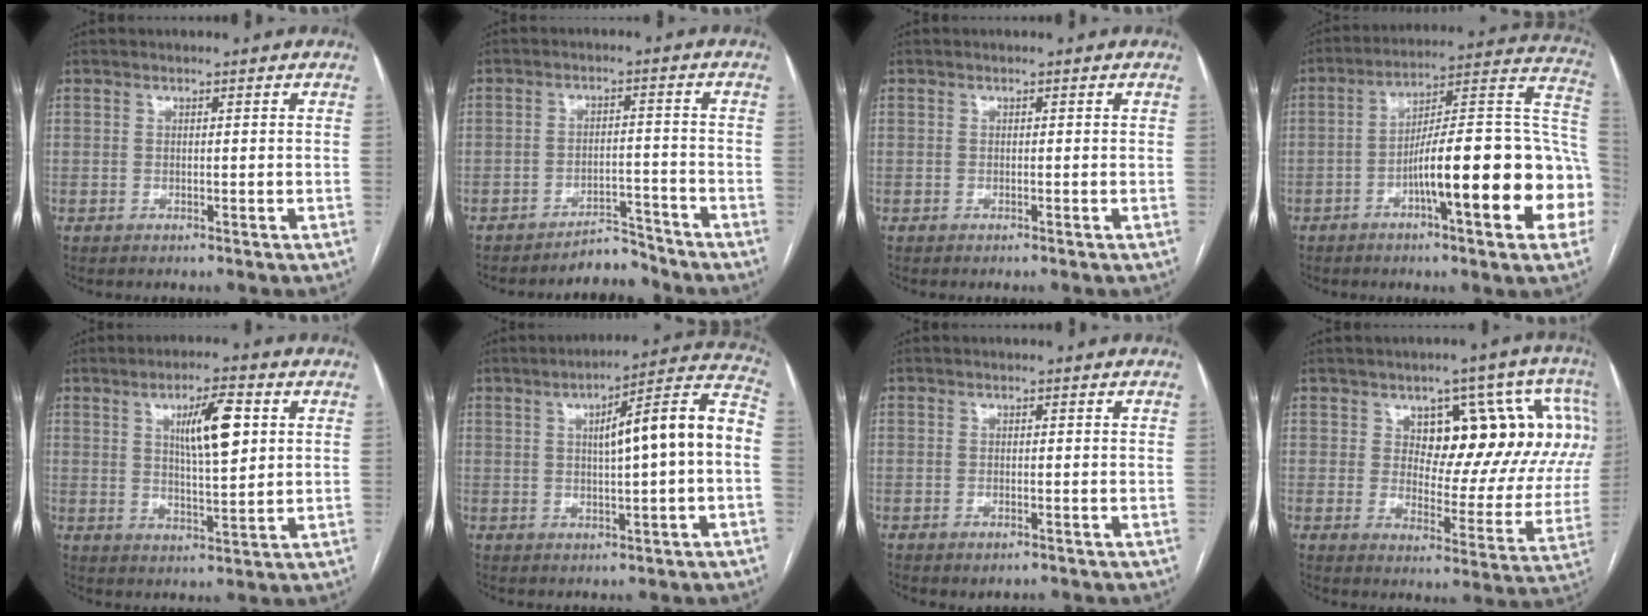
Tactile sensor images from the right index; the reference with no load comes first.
{"total": 4.5, "force": [-4.4, 0.8, -0.1], "torque": [0.008, 0.006, -0.069]}
{"total": 0.0}
{"total": 21.8, "force": [-6.4, 2.7, 20.7], "torque": [-0.223, 0.033, -0.089]}
{"total": 8.6, "force": [2.7, 1.7, 8.0], "torque": [-0.135, 0.006, 0.047]}
{"total": 13.4, "force": [0.7, 0.9, 13.3], "torque": [-0.185, 0.035, 0.009]}
{"total": 1.4, "force": [-0.8, 0.6, 0.9], "torque": [-0.012, 0.000, -0.006]}
{"total": 17.1, "force": [5.8, 8.5, 13.7], "torque": [-0.147, 0.025, 0.078]}